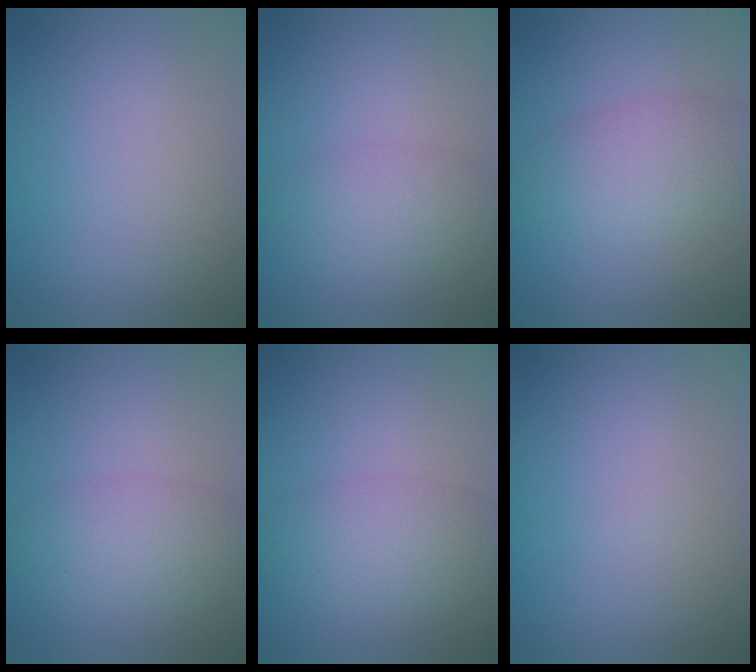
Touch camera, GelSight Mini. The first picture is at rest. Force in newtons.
{"total": 2.8, "press": 2.8, "slide": 0.1}
{"total": 4.2, "press": 4.2, "slide": 0.2}
{"total": 2.4, "press": 2.4, "slide": 0.2}
{"total": 2.4, "press": 2.4, "slide": 0.2}
{"total": 0.0}